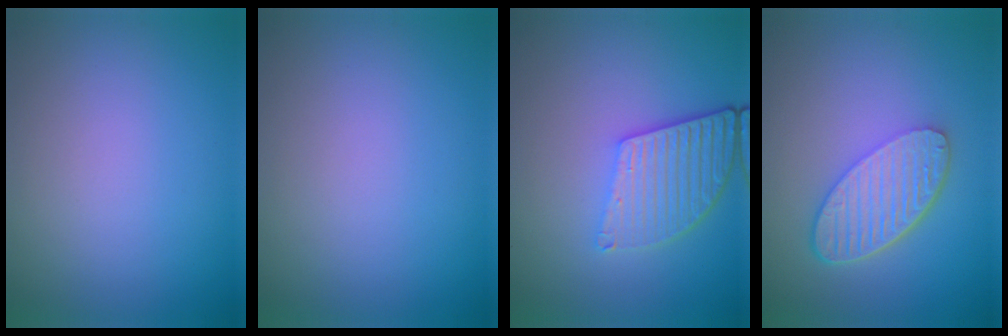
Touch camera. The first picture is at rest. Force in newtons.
{"total": 0.0}
{"total": 5.1, "press": 3.8, "slide": 3.5}
{"total": 5.6, "press": 4.2, "slide": 3.7}